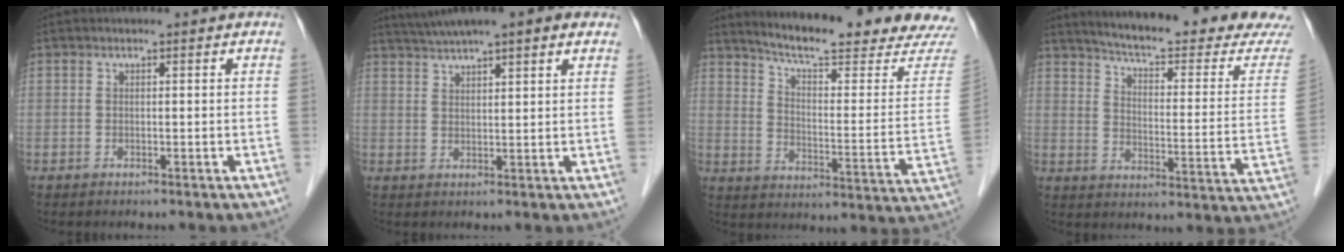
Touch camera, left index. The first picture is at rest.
{"total": 10.6, "force": [8.2, 1.4, 6.6], "torque": [-0.109, 0.043, 0.117]}
{"total": 21.5, "force": [19.8, 0.3, 8.2], "torque": [-0.126, -0.082, 0.258]}
{"total": 22.9, "force": [21.3, 0.5, 8.3], "torque": [-0.121, -0.088, 0.264]}